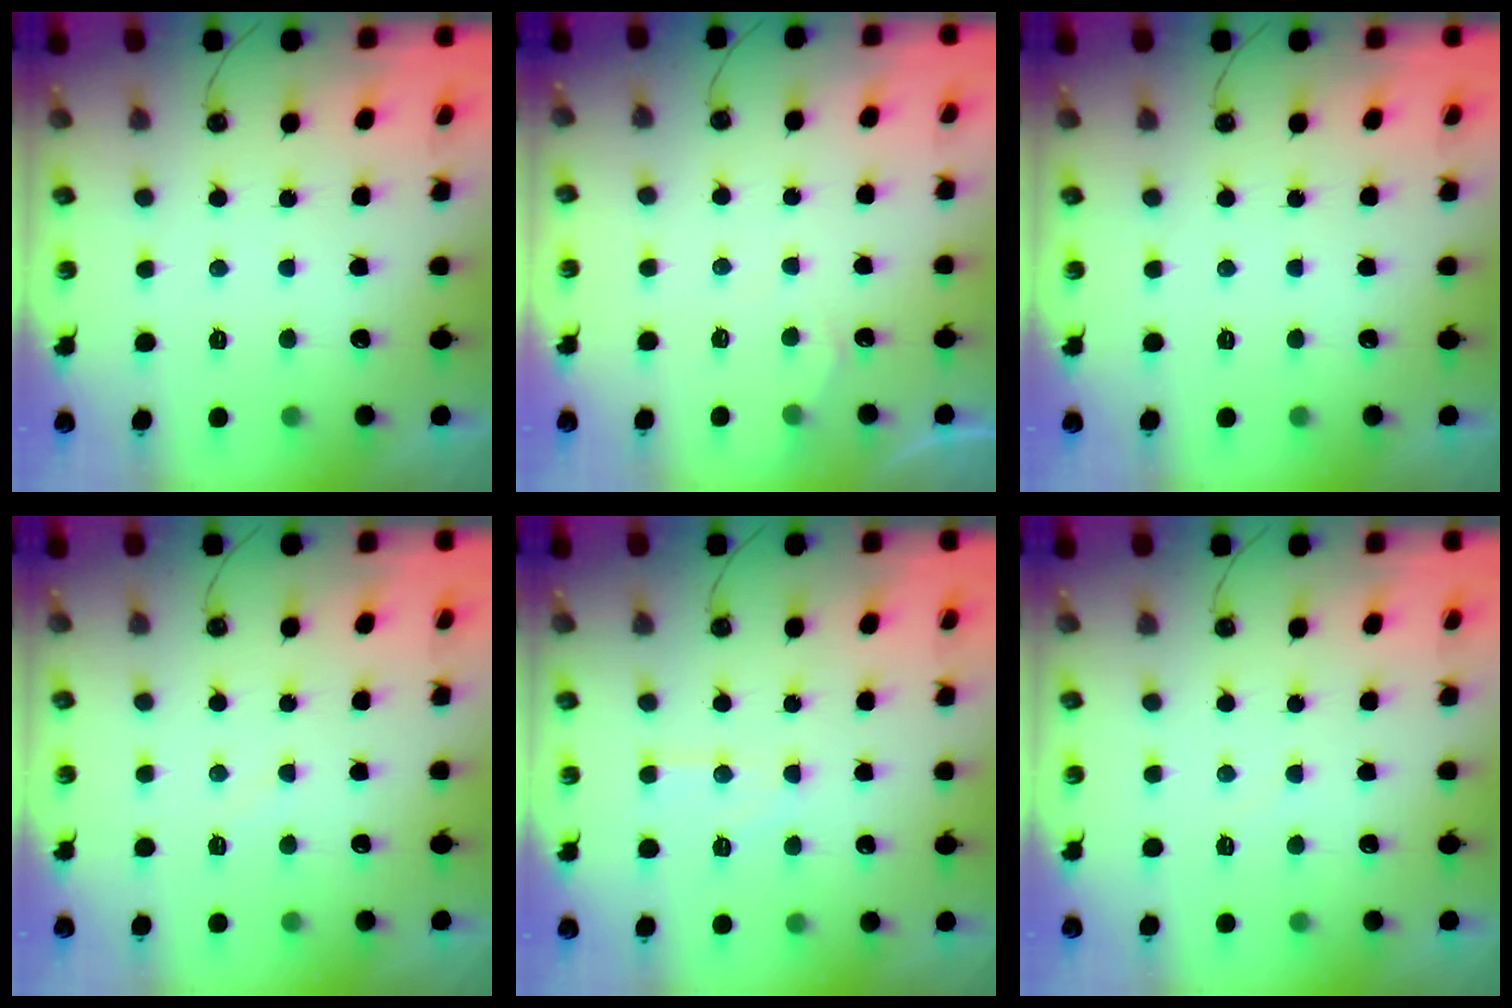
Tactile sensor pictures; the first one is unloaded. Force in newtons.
{"total": 2.9, "press": 2.9, "slide": 0.4}
{"total": 0.0}
{"total": 3.9, "press": 3.8, "slide": 0.5}
{"total": 7.9, "press": 7.9, "slide": 0.6}
{"total": 3.0, "press": 3.0, "slide": 0.4}